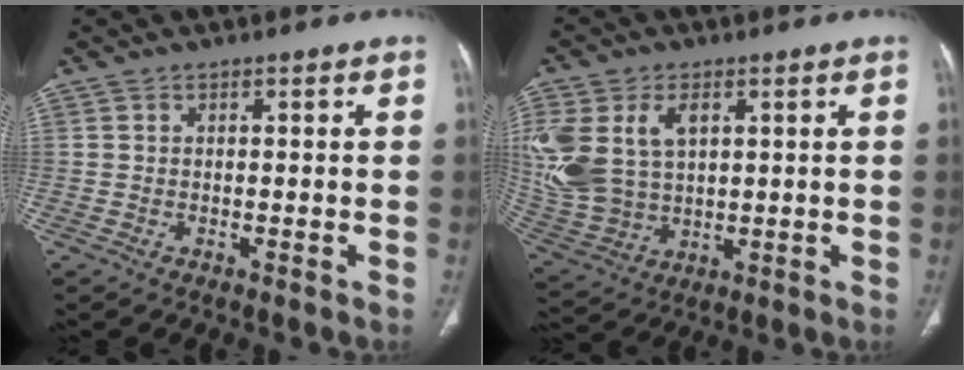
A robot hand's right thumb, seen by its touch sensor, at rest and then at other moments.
{"total": 17.9, "force": [4.5, 12.3, 12.2], "torque": [-0.291, 0.002, 0.106]}